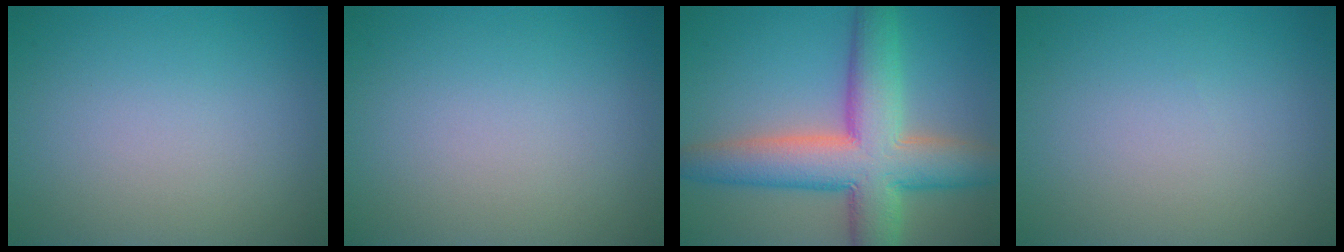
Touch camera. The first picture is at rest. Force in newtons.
{"total": 0.0}
{"total": 10.4, "press": 10.4, "slide": 0.5}
{"total": 0.0}